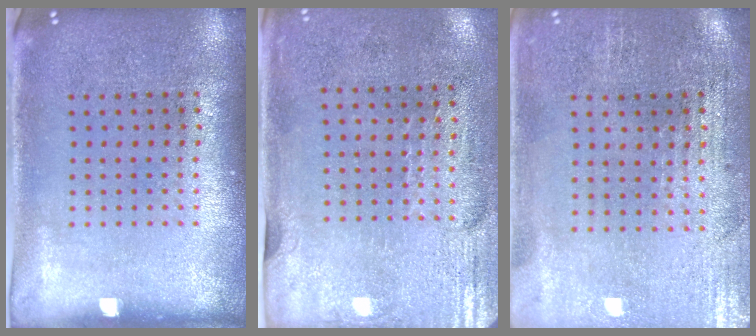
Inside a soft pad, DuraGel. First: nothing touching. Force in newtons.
{"total": 2.9, "press": 2.4, "slide": 1.6}
{"total": 0.6, "press": 0.5, "slide": 0.4}